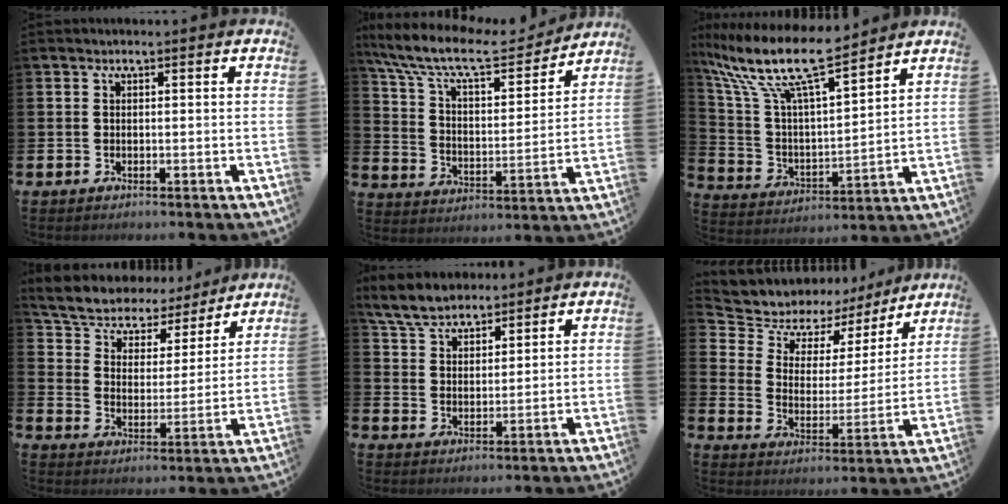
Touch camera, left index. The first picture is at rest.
{"total": 11.3, "force": [9.9, 3.0, 4.5], "torque": [-0.129, -0.057, 0.167]}
{"total": 11.8, "force": [9.9, 1.7, 6.2], "torque": [-0.166, -0.057, 0.170]}
{"total": 7.2, "force": [6.7, 2.6, 0.7], "torque": [-0.050, -0.052, 0.116]}
{"total": 6.2, "force": [5.8, 2.0, 1.4], "torque": [-0.055, -0.013, 0.109]}
{"total": 6.6, "force": [5.1, 3.9, 1.2], "torque": [-0.061, -0.040, 0.085]}